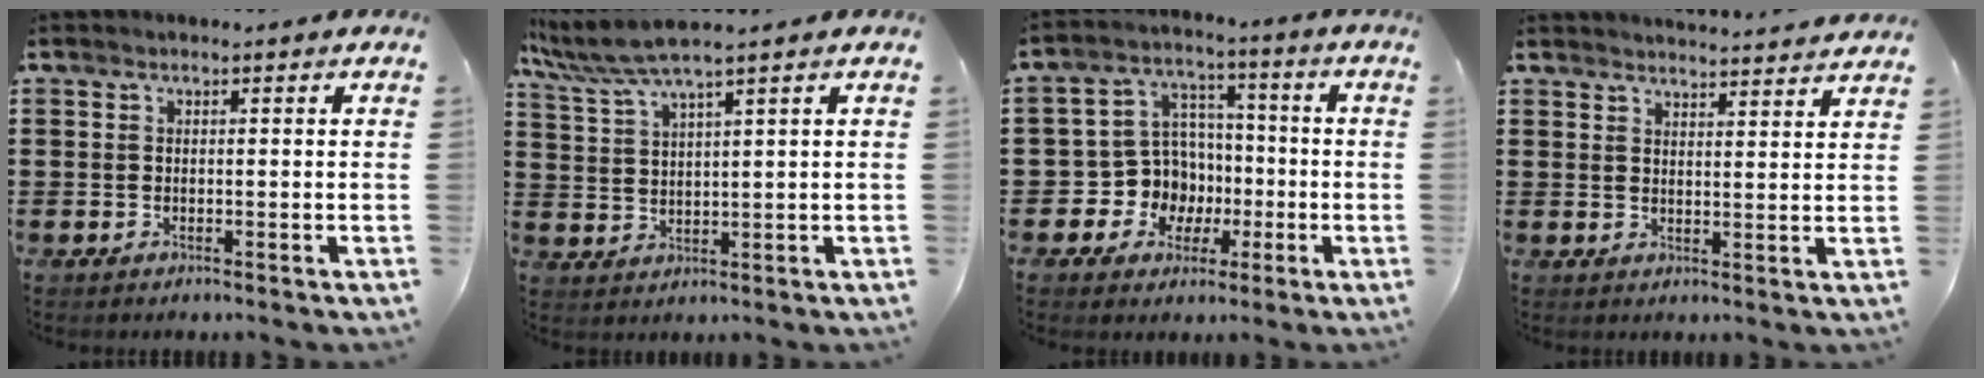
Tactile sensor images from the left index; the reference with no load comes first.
{"total": 5.4, "force": [4.3, 0.1, 3.3], "torque": [-0.077, -0.013, 0.073]}
{"total": 8.6, "force": [-1.2, 8.2, 2.2], "torque": [-0.083, 0.008, -0.015]}
{"total": 3.3, "force": [3.3, -0.5, 0.1], "torque": [-0.011, -0.017, 0.060]}